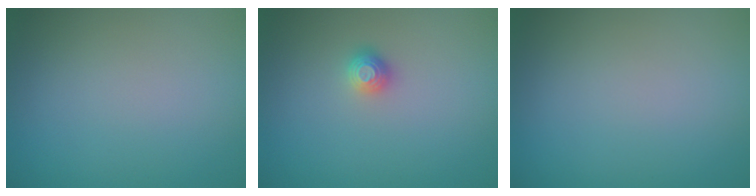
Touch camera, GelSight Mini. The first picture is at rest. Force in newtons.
{"total": 1.1, "press": 1.0, "slide": 0.3}
{"total": 0.0}